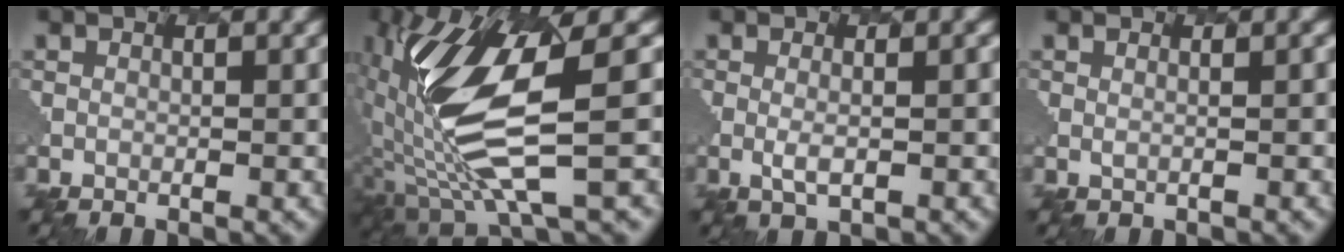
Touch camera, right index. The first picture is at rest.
{"total": 8.5, "force": [1.6, 2.5, 8.0], "torque": [-0.204, -0.007, 0.018]}
{"total": 1.1, "force": [0.5, -0.9, -0.3], "torque": [-0.016, 0.009, -0.016]}
{"total": 1.4, "force": [1.3, -0.5, -0.3], "torque": [0.024, 0.028, -0.001]}